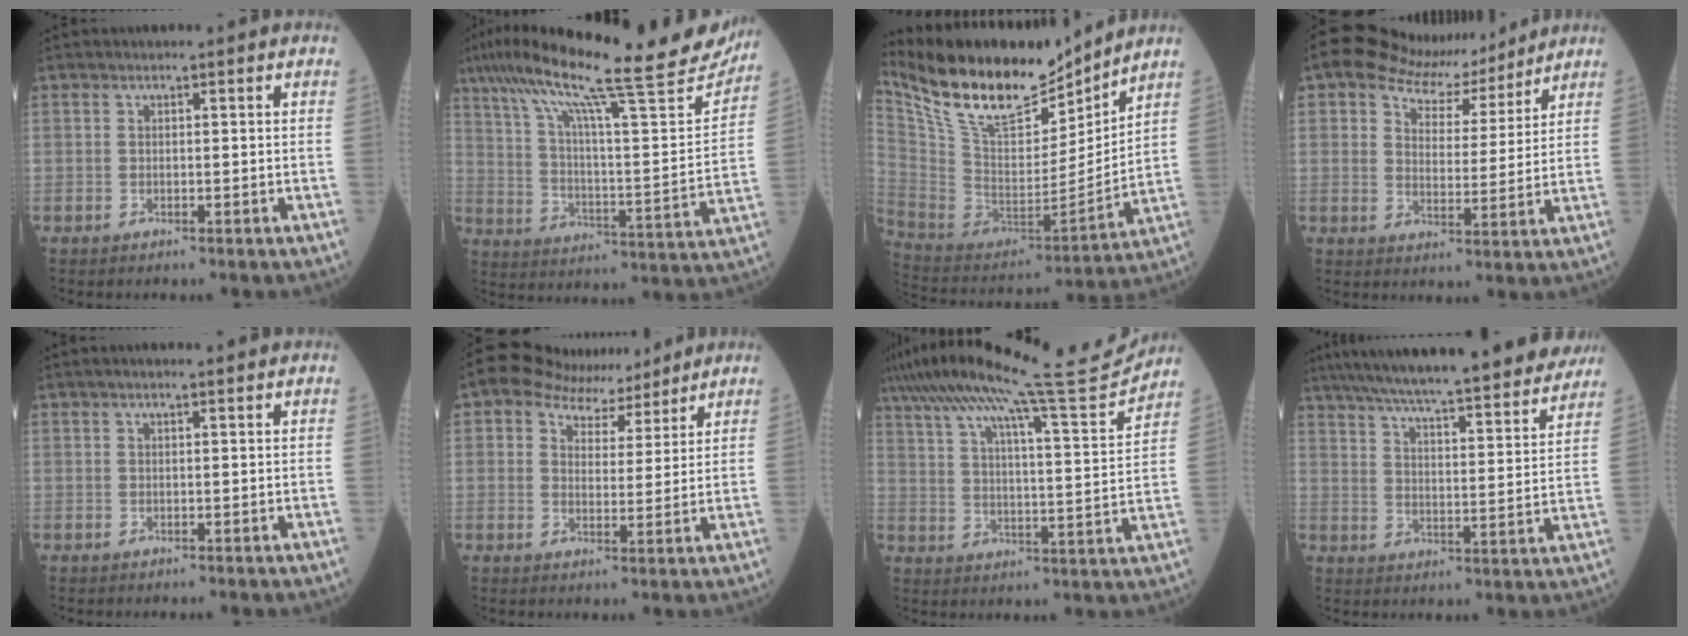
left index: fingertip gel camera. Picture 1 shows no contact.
{"total": 27.3, "force": [22.2, 2.5, 15.7], "torque": [-0.263, -0.003, 0.314]}
{"total": 20.3, "force": [16.8, 5.5, 9.8], "torque": [-0.191, 0.003, 0.311]}
{"total": 10.2, "force": [8.5, 4.5, 3.3], "torque": [-0.061, 0.019, 0.131]}
{"total": 1.9, "force": [1.6, -0.1, 1.1], "torque": [-0.015, 0.014, 0.024]}
{"total": 8.3, "force": [6.9, 4.2, 2.0], "torque": [-0.037, 0.023, 0.106]}
{"total": 20.6, "force": [18.5, -1.1, 9.1], "torque": [-0.157, -0.022, 0.271]}
{"total": 28.0, "force": [24.7, 3.0, 12.8], "torque": [-0.209, -0.019, 0.330]}